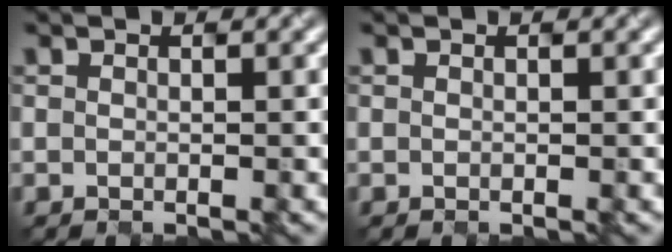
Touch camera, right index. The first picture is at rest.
{"total": 0.0}